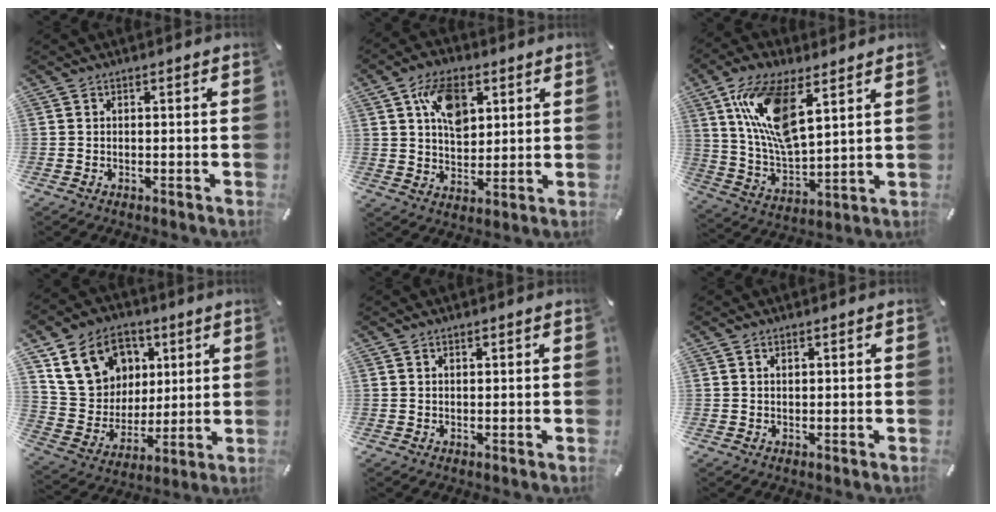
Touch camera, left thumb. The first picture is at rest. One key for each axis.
{"total": 11.0, "fx": 4.4, "fy": 7.3, "fz": 7.0, "tx": -0.109, "ty": 0.000, "tz": 0.080}
{"total": 16.1, "fx": 8.3, "fy": 7.0, "fz": 11.9, "tx": -0.261, "ty": -0.026, "tz": 0.147}
{"total": 17.6, "fx": 7.4, "fy": 14.4, "fz": 7.0, "tx": -0.125, "ty": -0.016, "tz": 0.151}
{"total": 0.7, "fx": 0.5, "fy": 0.4, "fz": 0.4, "tx": -0.007, "ty": 0.000, "tz": 0.009}
{"total": 0.9, "fx": 0.5, "fy": 0.4, "fz": 0.6, "tx": -0.011, "ty": 0.000, "tz": 0.010}